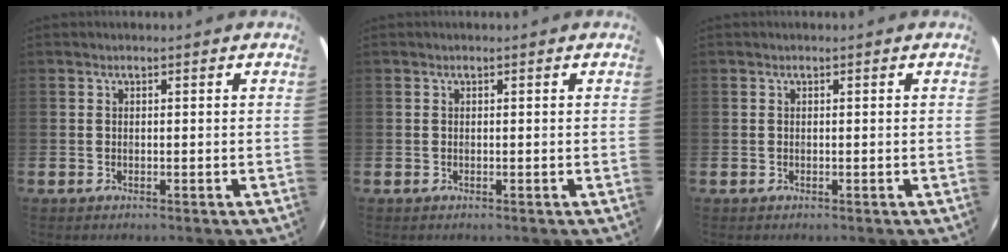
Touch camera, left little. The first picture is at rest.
{"total": 0.0}
{"total": 0.0}